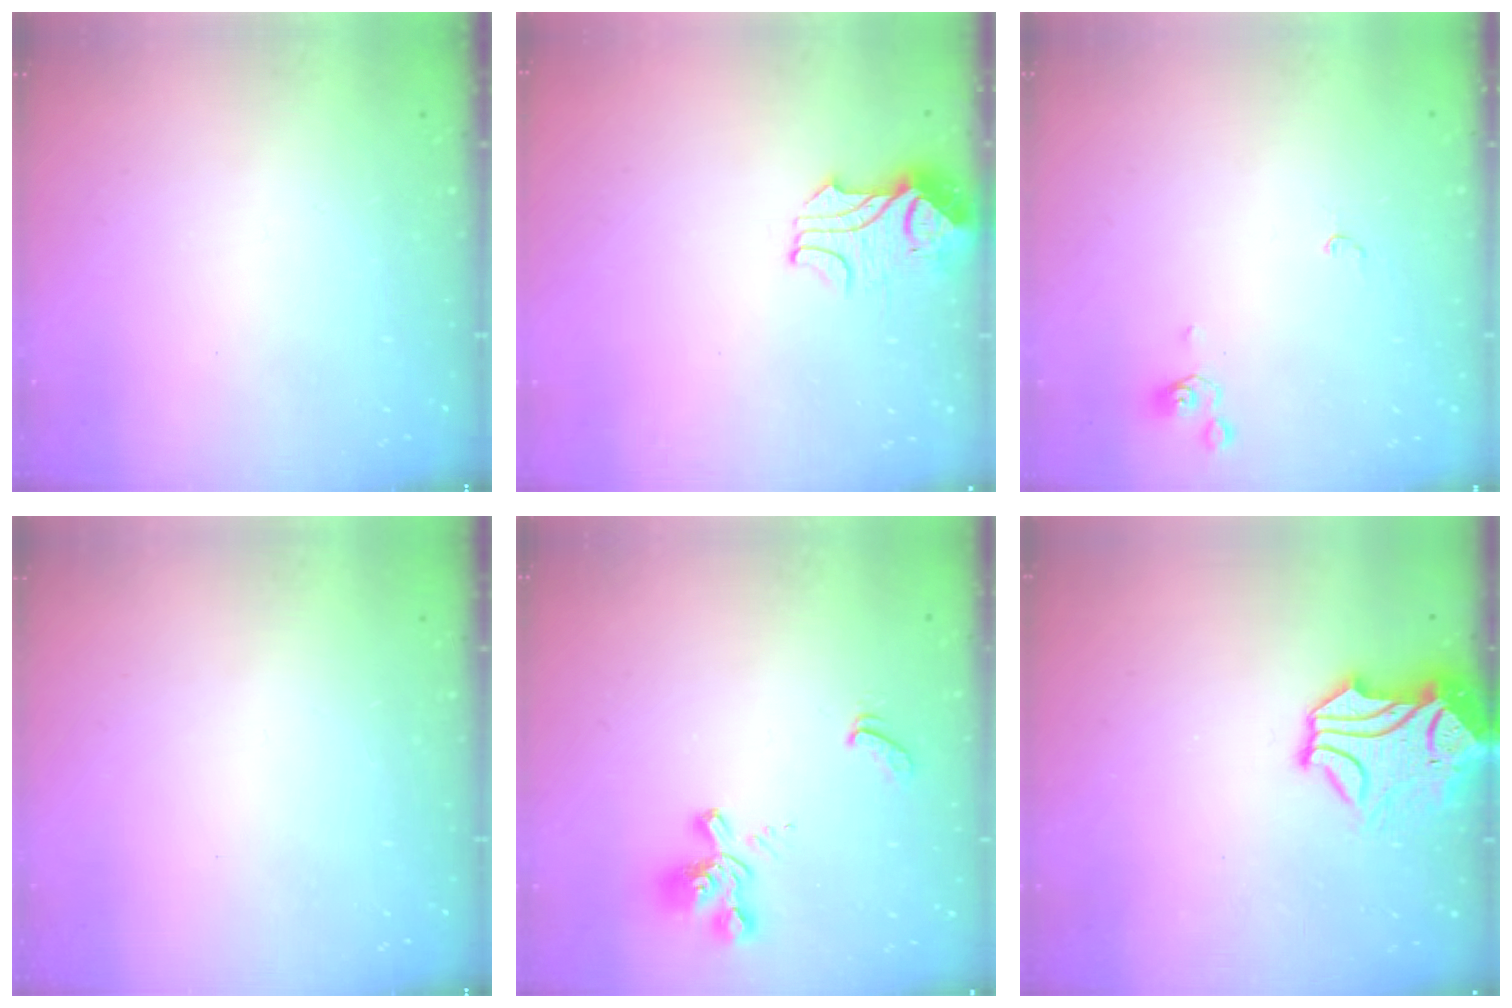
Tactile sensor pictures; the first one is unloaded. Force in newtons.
{"total": 2.2, "press": 2.1, "slide": 0.8}
{"total": 1.0, "press": 1.0, "slide": 0.2}
{"total": 0.0}
{"total": 3.5, "press": 3.2, "slide": 1.5}
{"total": 2.4, "press": 2.1, "slide": 1.3}